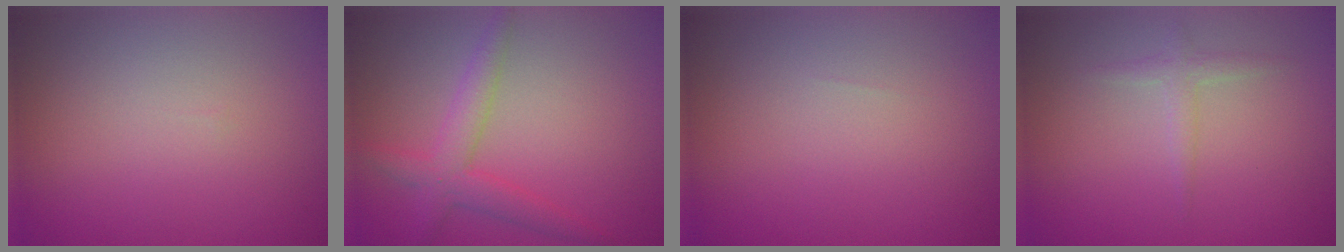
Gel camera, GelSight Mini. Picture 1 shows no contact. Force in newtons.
{"total": 3.2, "press": 3.2, "slide": 0.1}
{"total": 0.0}
{"total": 1.3, "press": 1.3, "slide": 0.0}